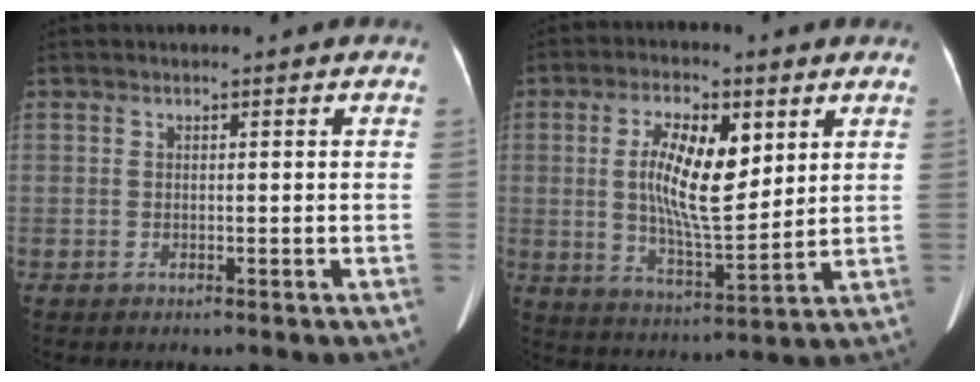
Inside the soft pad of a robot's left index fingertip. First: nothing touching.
{"total": 11.3, "force": [2.8, 3.5, 10.4], "torque": [-0.192, -0.002, 0.052]}